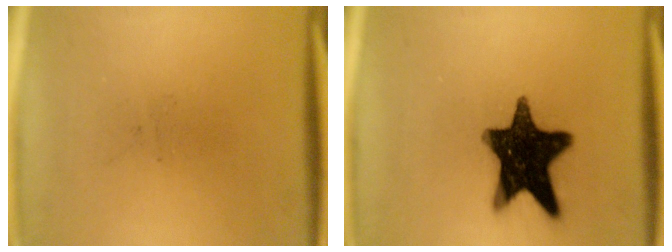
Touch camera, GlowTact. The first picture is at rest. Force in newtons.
{"total": 16.6}